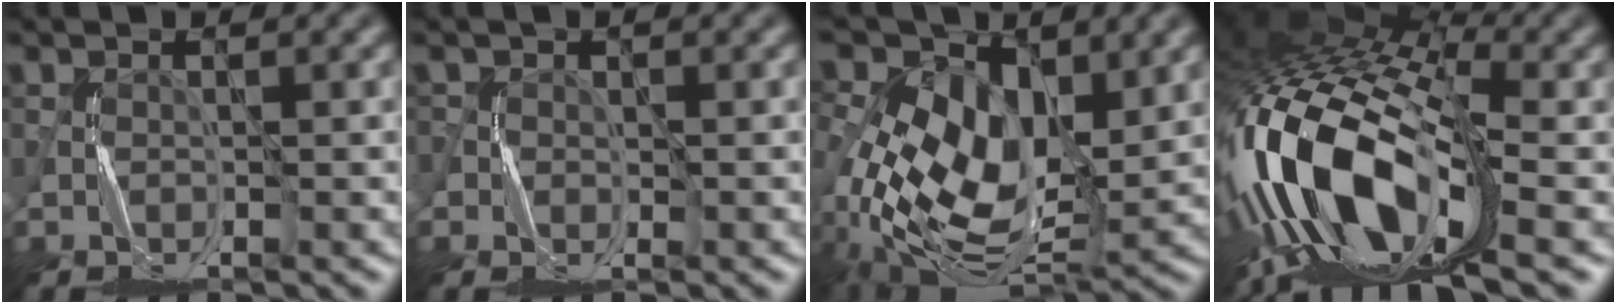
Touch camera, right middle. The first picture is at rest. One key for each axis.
{"total": 1.2, "fx": -0.3, "fy": 1.0, "fz": 0.6, "tx": -0.009, "ty": -0.004, "tz": -0.008}
{"total": 15.3, "fx": 0.5, "fy": 9.6, "fz": 11.9, "tx": -0.238, "ty": 0.001, "tz": 0.020}
{"total": 17.0, "fx": -3.9, "fy": 8.3, "fz": 14.4, "tx": -0.307, "ty": 0.003, "tz": -0.077}